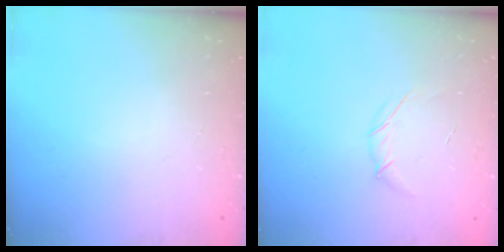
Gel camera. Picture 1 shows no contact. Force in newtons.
{"total": 3.4, "press": 3.3, "slide": 0.9}